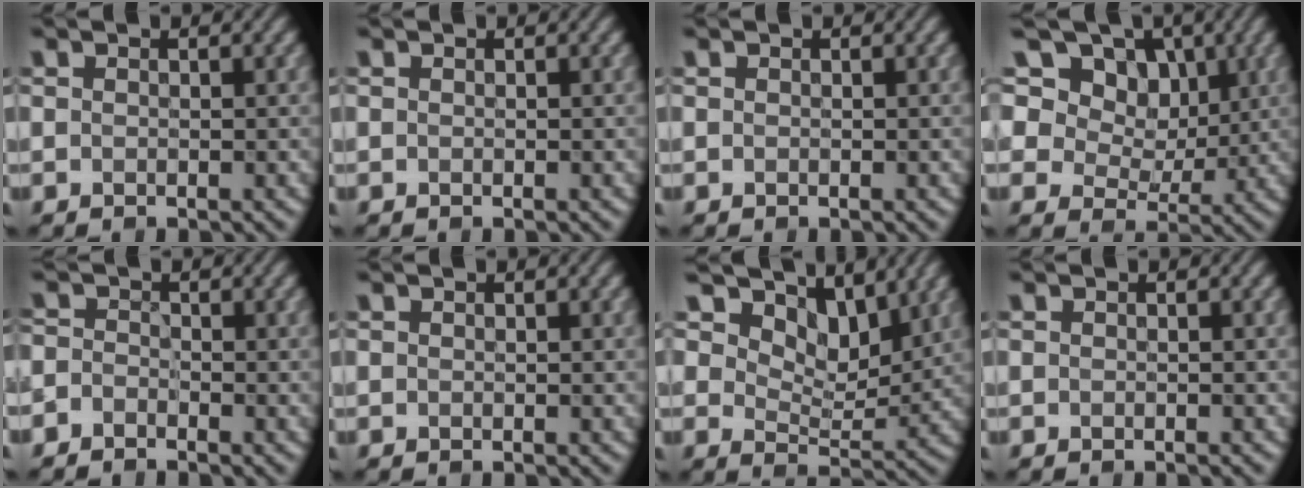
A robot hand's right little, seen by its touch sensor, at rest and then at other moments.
{"total": 0.0}
{"total": 0.0}
{"total": 18.6, "force": [10.2, 12.7, 9.1], "torque": [-0.212, 0.057, 0.178]}
{"total": 1.4, "force": [-1.3, 0.6, 0.1], "torque": [-0.001, 0.004, -0.032]}
{"total": 0.0}
{"total": 7.1, "force": [5.2, 3.6, 3.3], "torque": [-0.056, -0.025, 0.086]}
{"total": 0.5, "force": [-0.4, 0.1, 0.3], "torque": [-0.001, 0.001, -0.008]}